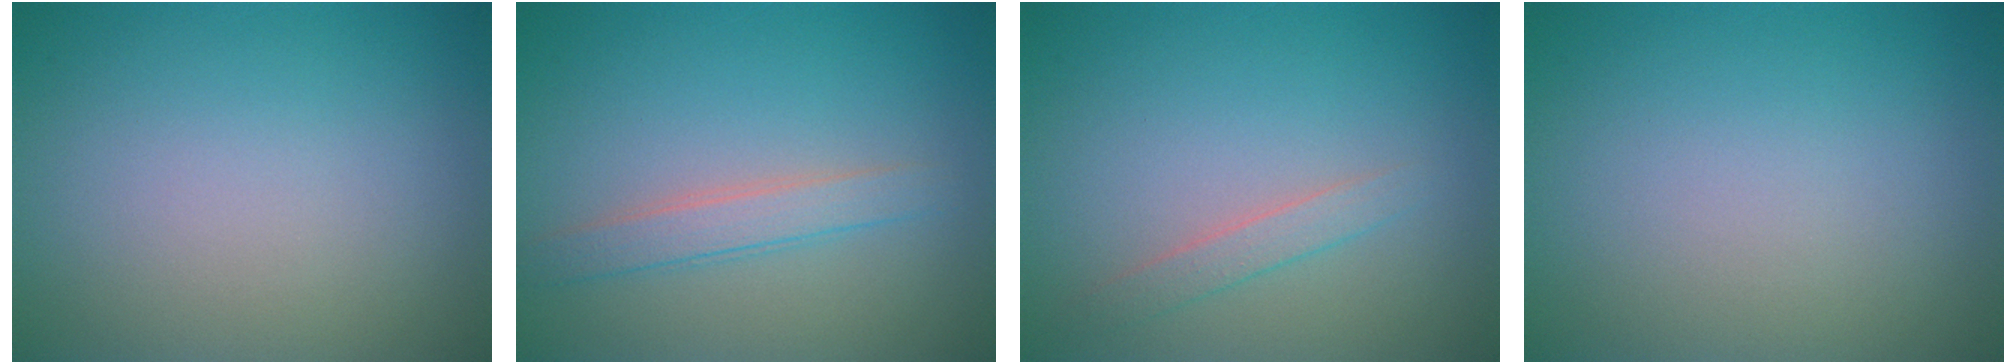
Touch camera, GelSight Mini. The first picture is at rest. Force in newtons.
{"total": 2.3, "press": 2.2, "slide": 0.1}
{"total": 1.5, "press": 1.5, "slide": 0.1}
{"total": 0.0}